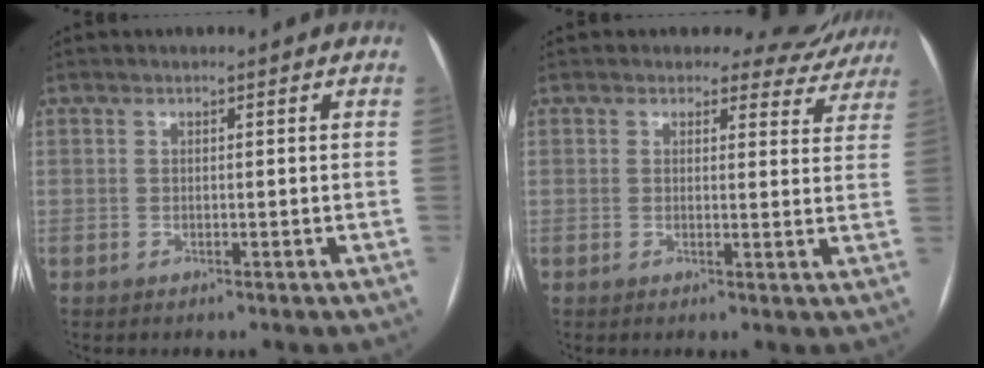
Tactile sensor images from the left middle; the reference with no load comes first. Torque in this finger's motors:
{"motor_torque": [0.13, -0.17, 0.03, -0.01]}